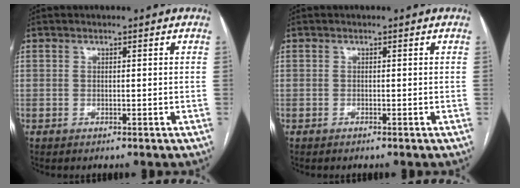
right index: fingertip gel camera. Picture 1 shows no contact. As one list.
[{"total": 0.0}]